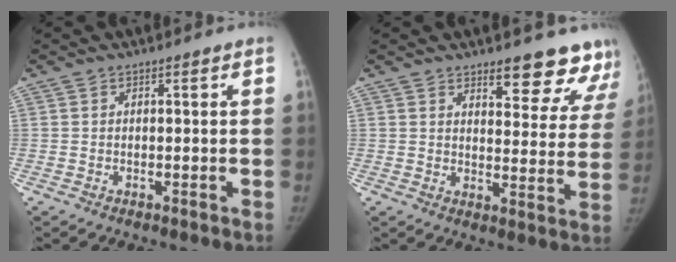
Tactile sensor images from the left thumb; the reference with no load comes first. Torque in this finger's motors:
{"motor_torque": [0.47, -0.50, 0.61, -0.31, 0.21]}